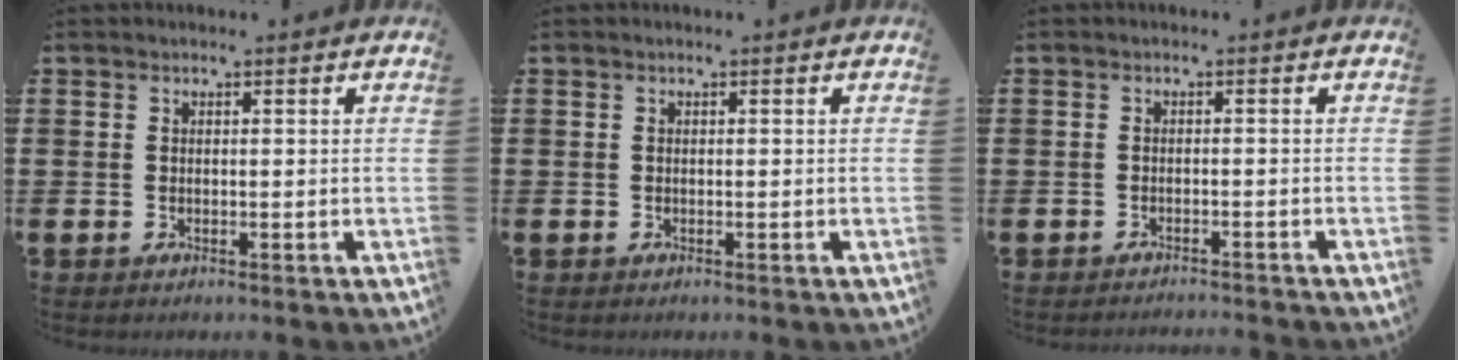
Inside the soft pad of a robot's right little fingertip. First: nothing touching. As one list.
[{"total": 0.0}, {"total": 1.0, "force": [-1.0, -0.2, -0.1], "torque": [0.000, 0.001, -0.021]}]